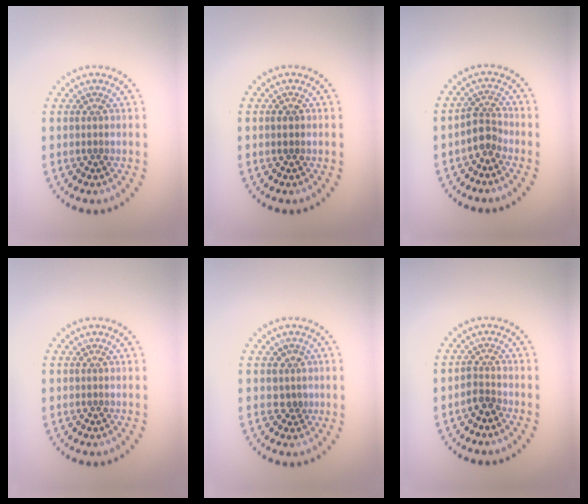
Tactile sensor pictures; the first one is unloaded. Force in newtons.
{"total": 1.0, "press": 0.9, "slide": 0.2}
{"total": 2.3, "press": 1.8, "slide": 1.3}
{"total": 0.0}
{"total": 1.5, "press": 1.2, "slide": 0.8}
{"total": 1.6, "press": 1.2, "slide": 1.1}